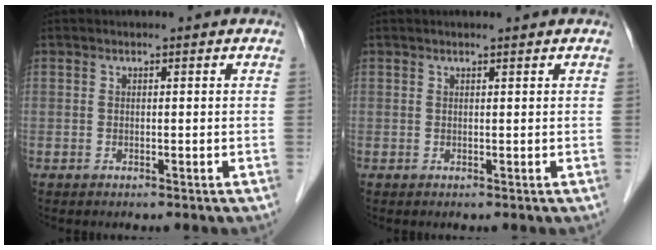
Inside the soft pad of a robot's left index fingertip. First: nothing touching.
{"total": 1.0, "force": [0.8, -0.1, 0.6], "torque": [-0.010, 0.006, 0.015]}